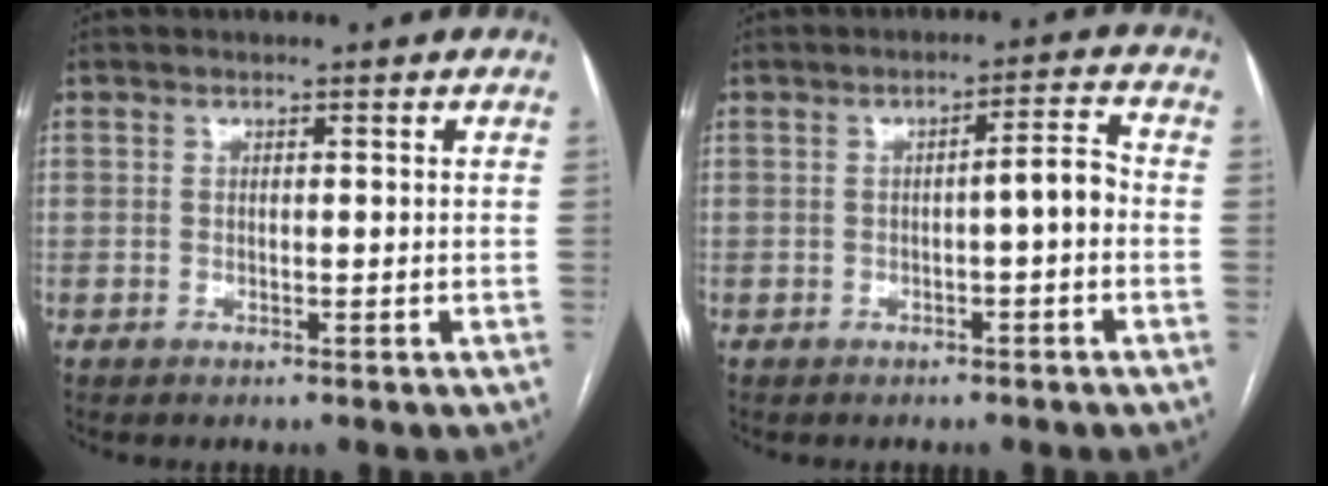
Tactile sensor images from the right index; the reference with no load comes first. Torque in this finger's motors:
{"motor_torque": [0.74, -0.11, 0.33, 0.07]}